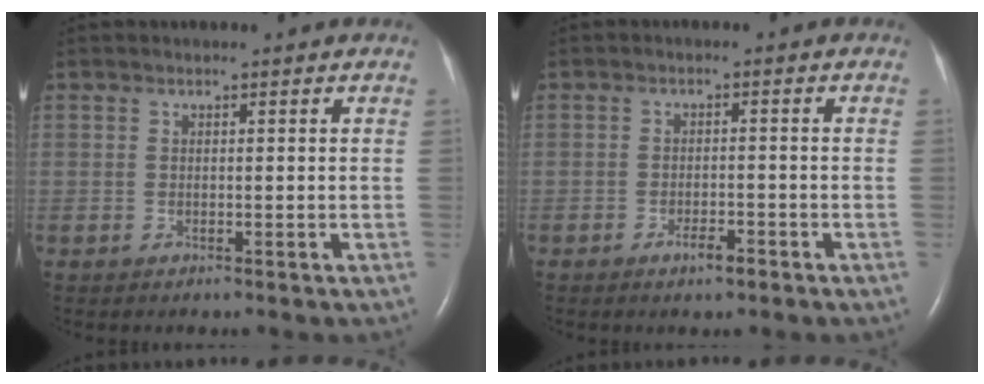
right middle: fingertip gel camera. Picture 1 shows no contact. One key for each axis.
{"total": 2.5, "fx": -1.7, "fy": 0.7, "fz": 1.8, "tx": -0.031, "ty": 0.000, "tz": -0.027}